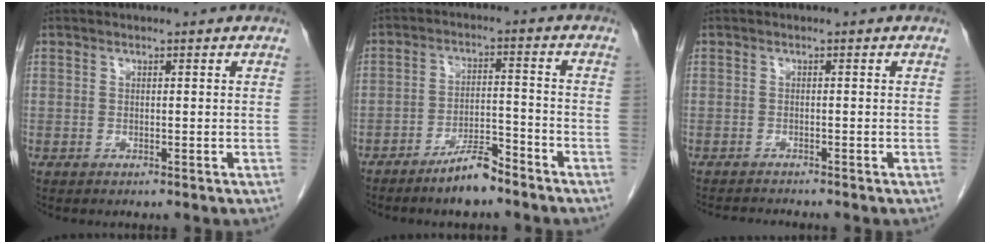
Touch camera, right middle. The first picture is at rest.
{"total": 6.1, "force": [-4.9, 1.2, 3.4], "torque": [-0.059, 0.000, -0.090]}
{"total": 2.7, "force": [-2.6, -0.4, 0.4], "torque": [-0.006, -0.012, -0.042]}